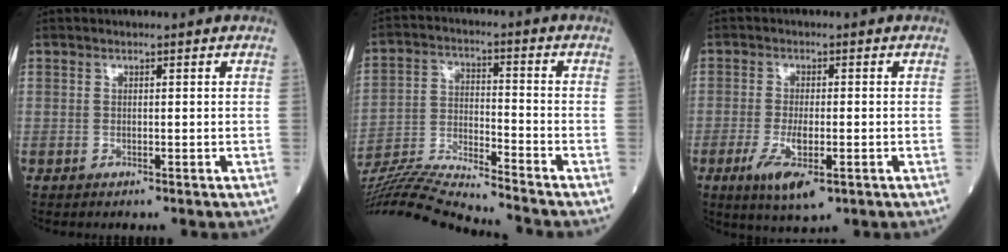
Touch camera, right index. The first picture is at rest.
{"total": 15.4, "force": [-14.8, -1.3, 4.1], "torque": [-0.073, 0.001, -0.261]}
{"total": 6.5, "force": [-2.7, 1.7, 5.6], "torque": [-0.111, -0.015, -0.040]}